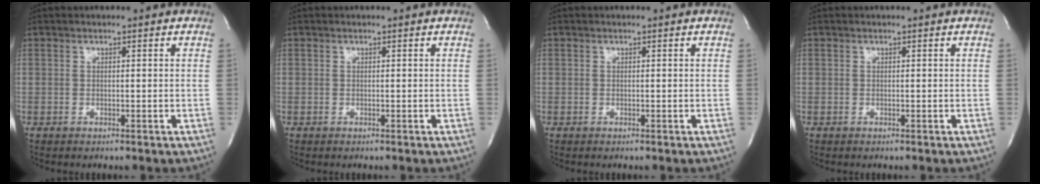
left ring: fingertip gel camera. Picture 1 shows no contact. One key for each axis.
{"total": 0.0}
{"total": 0.0}
{"total": 0.0}